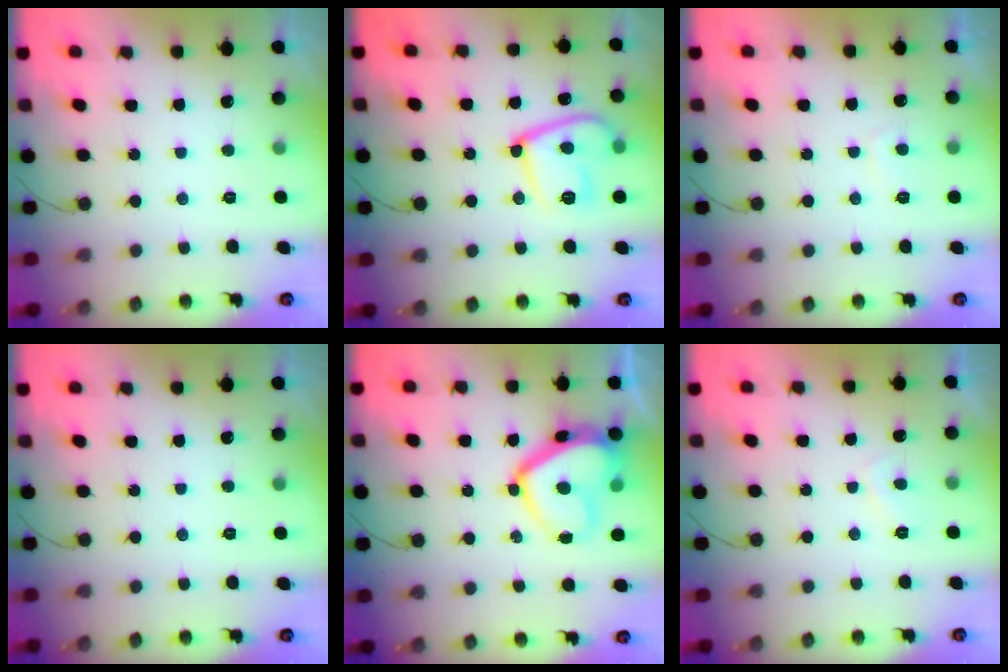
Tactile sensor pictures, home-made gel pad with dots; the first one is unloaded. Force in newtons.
{"total": 14.4, "press": 14.3, "slide": 1.6}
{"total": 1.6, "press": 1.5, "slide": 0.5}
{"total": 0.0}
{"total": 14.6, "press": 14.6, "slide": 1.3}
{"total": 1.8, "press": 1.7, "slide": 0.7}